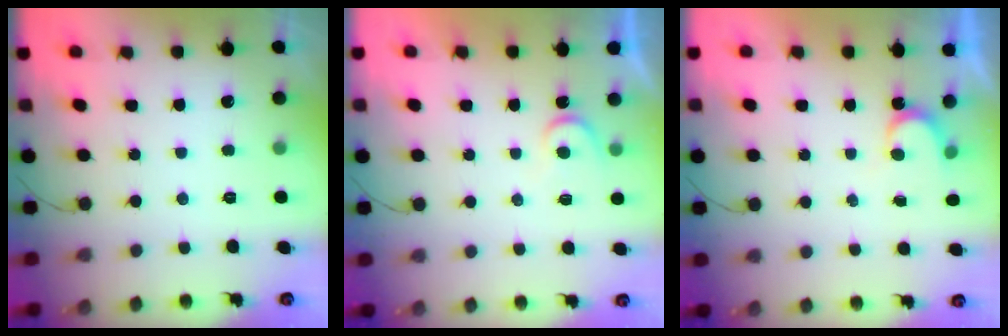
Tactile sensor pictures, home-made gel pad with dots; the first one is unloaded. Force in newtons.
{"total": 4.4, "press": 4.4, "slide": 0.5}
{"total": 2.8, "press": 2.8, "slide": 0.2}